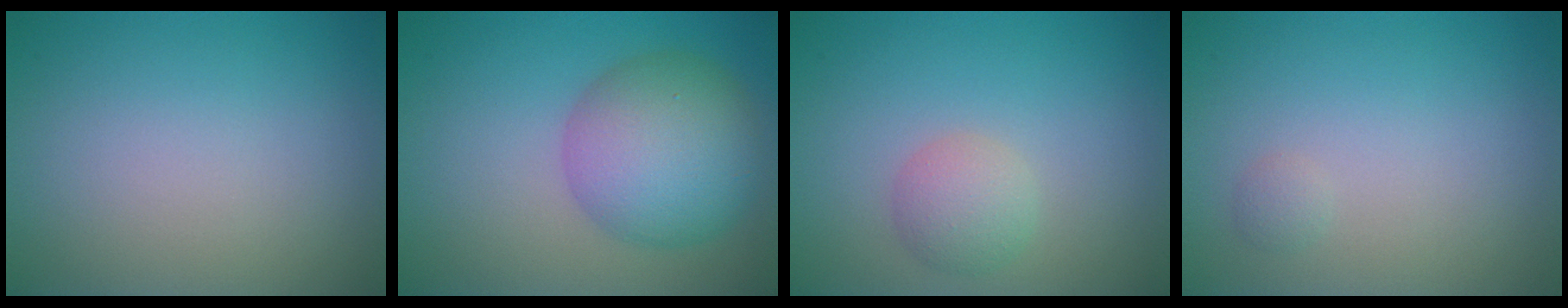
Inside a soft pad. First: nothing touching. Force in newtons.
{"total": 7.8, "press": 7.8, "slide": 0.2}
{"total": 2.3, "press": 2.3, "slide": 0.1}
{"total": 0.6, "press": 0.6, "slide": 0.0}